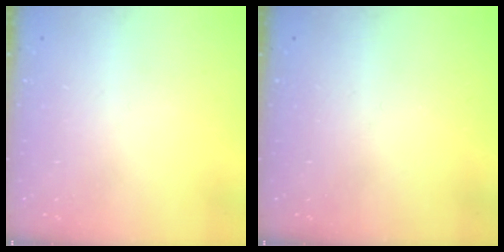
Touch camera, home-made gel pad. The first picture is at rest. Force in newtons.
{"total": 0.0}